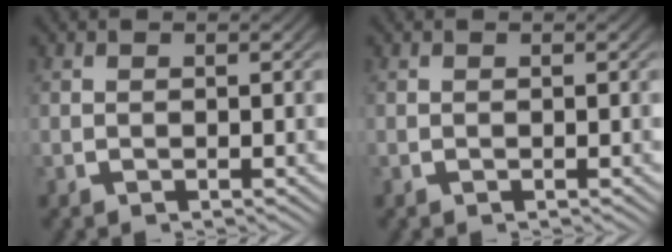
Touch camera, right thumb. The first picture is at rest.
{"total": 0.0}